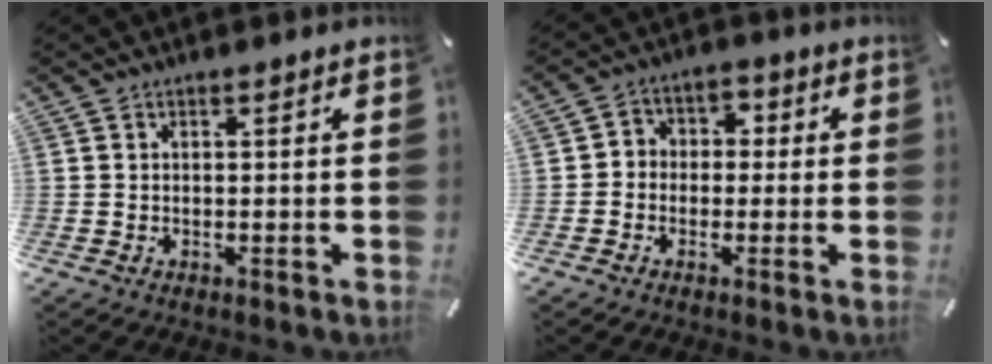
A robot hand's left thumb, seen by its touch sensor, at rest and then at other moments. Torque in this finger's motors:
{"motor_torque": [-0.06, 0.03, 0.17, 0.25, 0.02]}